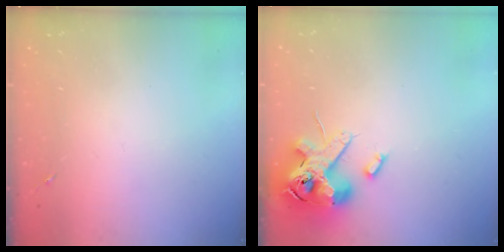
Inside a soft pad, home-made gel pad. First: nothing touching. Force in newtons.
{"total": 15.3, "press": 15.1, "slide": 2.6}